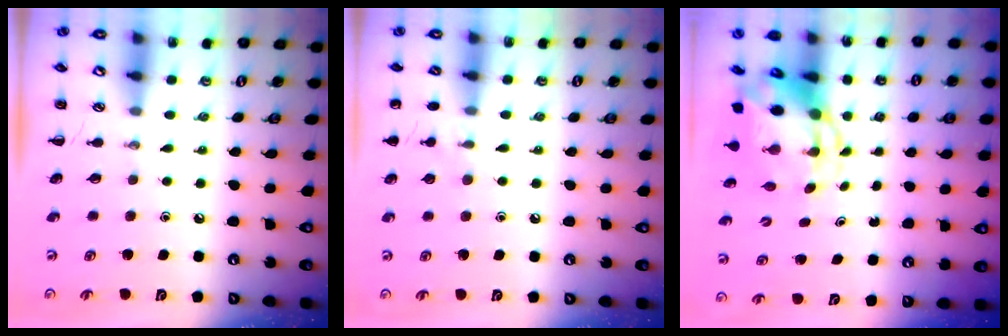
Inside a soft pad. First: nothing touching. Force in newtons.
{"total": 6.6, "press": 6.4, "slide": 1.9}
{"total": 4.6, "press": 4.5, "slide": 1.2}